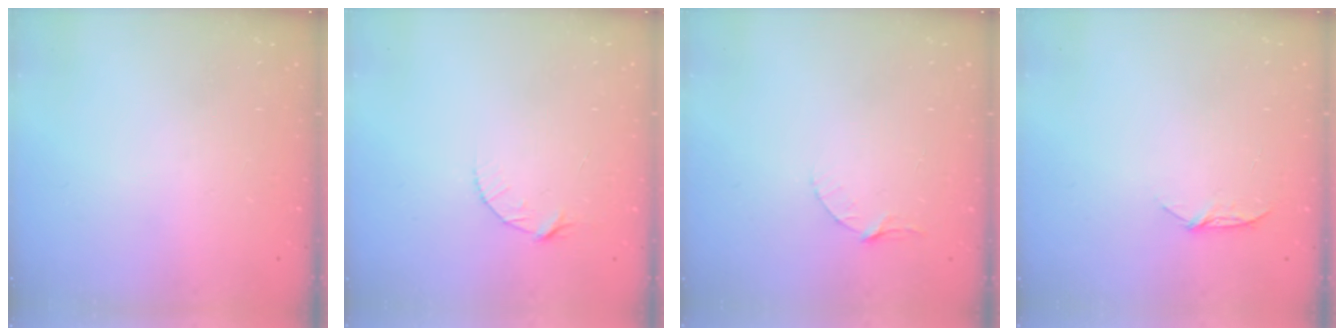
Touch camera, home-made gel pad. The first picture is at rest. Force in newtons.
{"total": 5.5, "press": 5.4, "slide": 0.6}
{"total": 3.5, "press": 3.4, "slide": 0.4}
{"total": 5.9, "press": 5.8, "slide": 0.7}